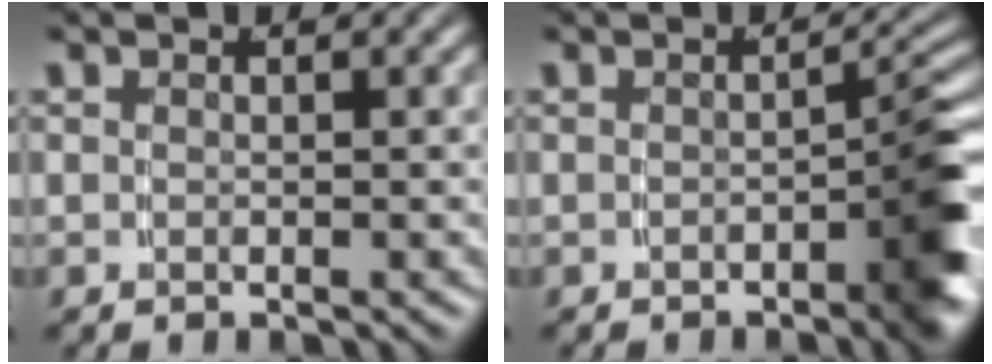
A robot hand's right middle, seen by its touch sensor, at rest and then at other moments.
{"total": 3.9, "force": [-1.7, 0.8, 3.4], "torque": [-0.039, 0.000, -0.029]}